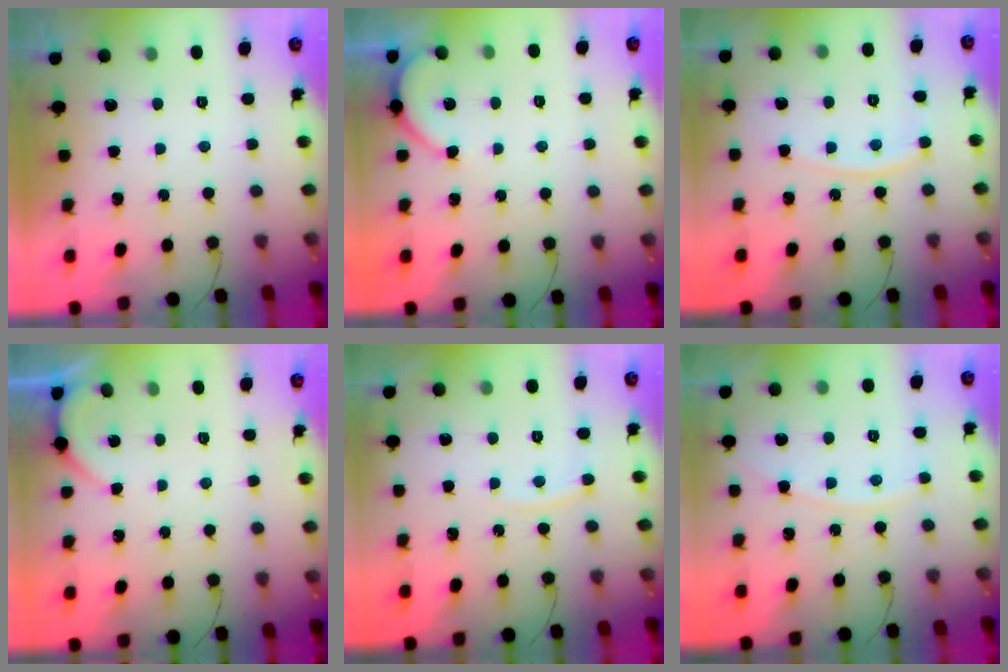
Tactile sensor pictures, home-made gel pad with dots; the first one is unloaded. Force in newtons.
{"total": 4.2, "press": 4.2, "slide": 0.5}
{"total": 7.3, "press": 7.2, "slide": 1.1}
{"total": 1.6, "press": 1.6, "slide": 0.3}
{"total": 4.7, "press": 4.7, "slide": 0.7}
{"total": 5.4, "press": 5.4, "slide": 0.4}